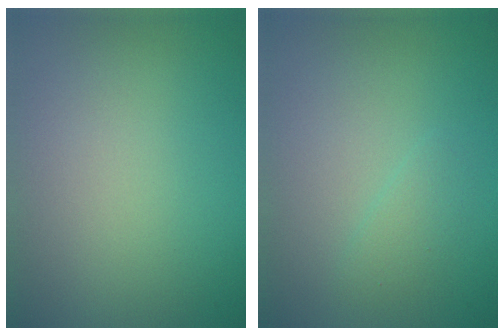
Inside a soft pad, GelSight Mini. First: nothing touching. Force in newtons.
{"total": 1.1, "press": 1.1, "slide": 0.1}